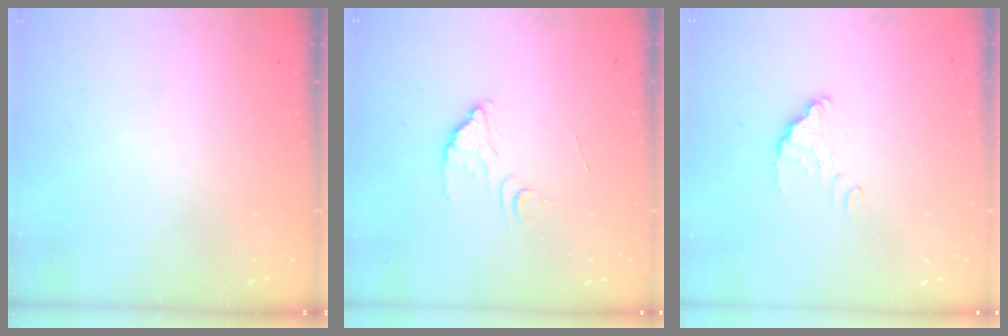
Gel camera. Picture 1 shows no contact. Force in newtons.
{"total": 4.4, "press": 4.3, "slide": 0.3}
{"total": 1.8, "press": 1.8, "slide": 0.0}